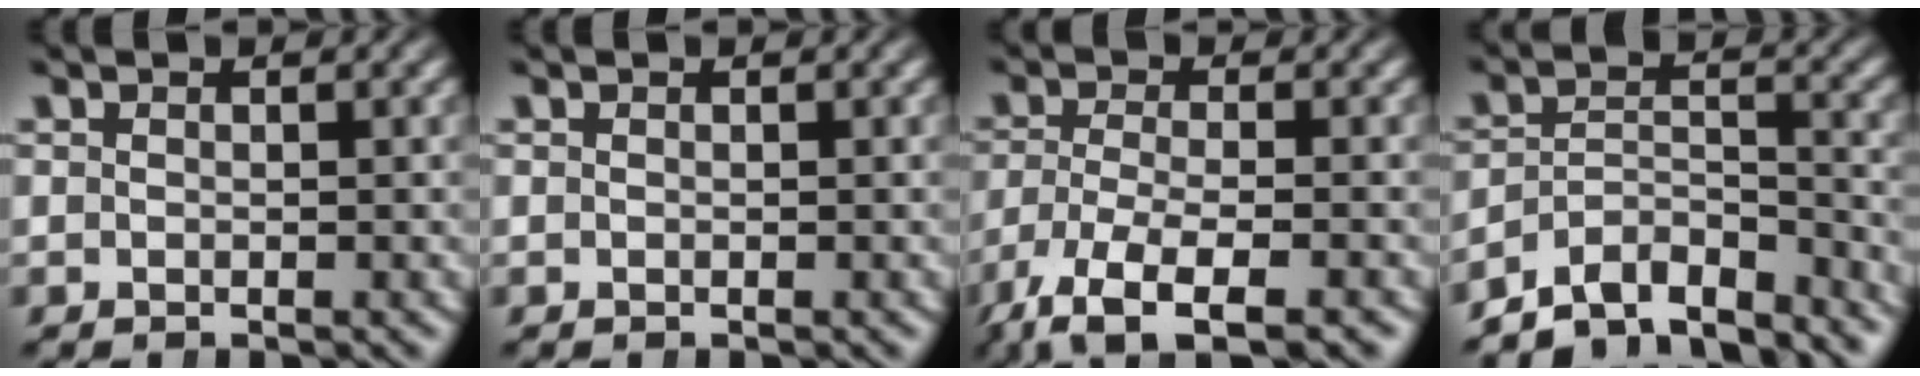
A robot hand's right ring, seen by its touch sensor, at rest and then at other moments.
{"total": 0.0}
{"total": 9.2, "force": [-6.6, 3.8, 5.2], "torque": [-0.114, -0.058, -0.076]}
{"total": 9.4, "force": [-7.8, 4.1, 3.3], "torque": [-0.067, -0.041, -0.120]}